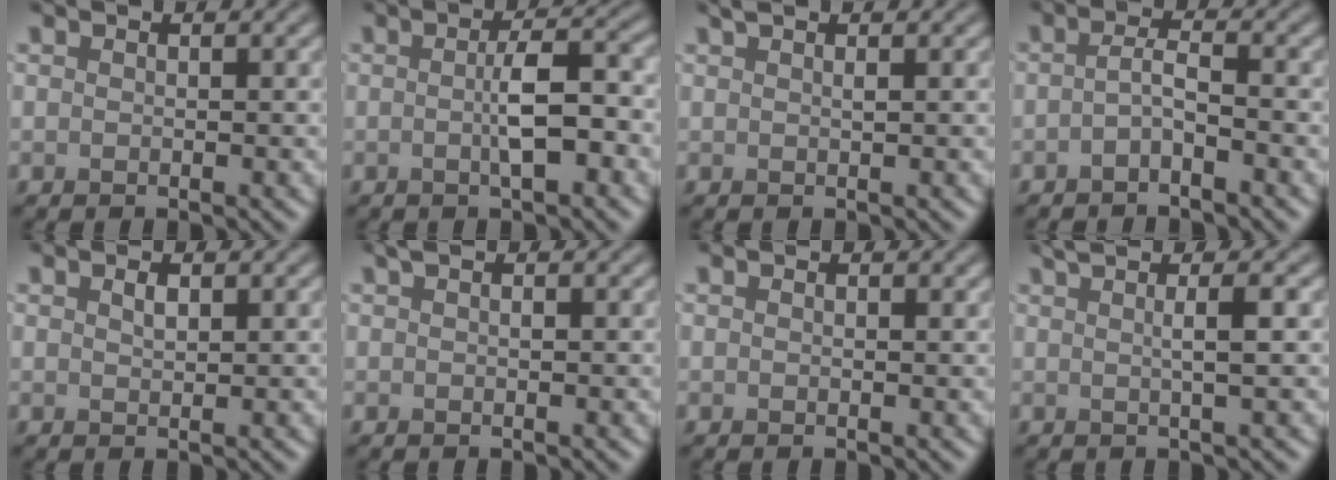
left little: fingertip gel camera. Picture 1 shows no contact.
{"total": 3.7, "force": [-0.5, 0.9, 3.6], "torque": [-0.061, 0.003, -0.009]}
{"total": 1.2, "force": [0.7, 0.3, 0.9], "torque": [-0.013, 0.003, 0.012]}
{"total": 1.5, "force": [-1.0, 0.2, 1.1], "torque": [-0.024, 0.005, -0.023]}
{"total": 0.7, "force": [0.5, 0.3, 0.4], "torque": [-0.012, -0.001, 0.011]}
{"total": 0.6, "force": [0.3, 0.2, 0.6], "torque": [-0.011, 0.006, 0.006]}
{"total": 0.0}
{"total": 3.5, "force": [1.2, 0.9, 3.1], "torque": [-0.038, 0.006, -0.001]}